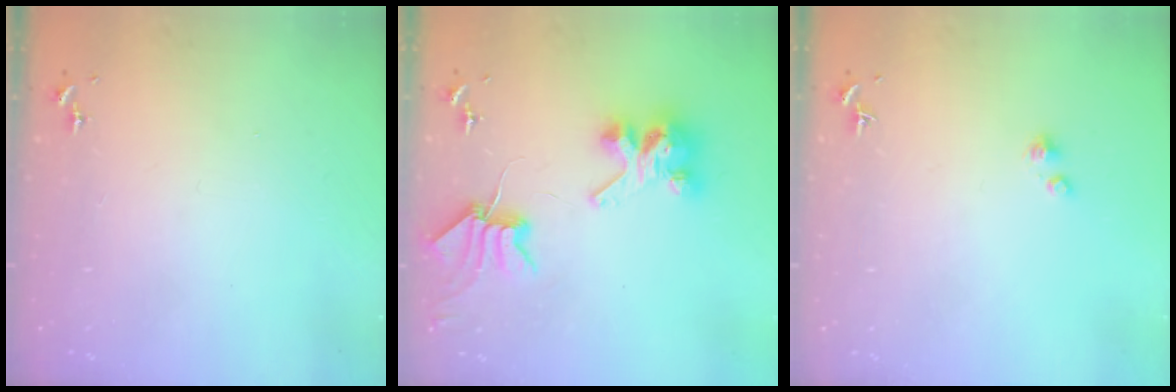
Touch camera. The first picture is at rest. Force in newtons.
{"total": 9.0, "press": 8.9, "slide": 1.3}
{"total": 2.2, "press": 2.2, "slide": 0.2}